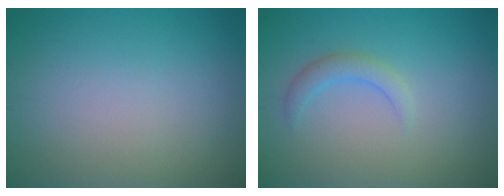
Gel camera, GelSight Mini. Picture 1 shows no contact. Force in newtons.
{"total": 1.8, "press": 1.8, "slide": 0.2}